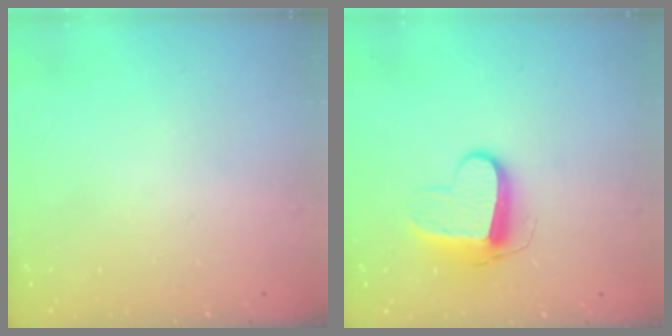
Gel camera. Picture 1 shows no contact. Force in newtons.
{"total": 9.5, "press": 9.5, "slide": 0.2}